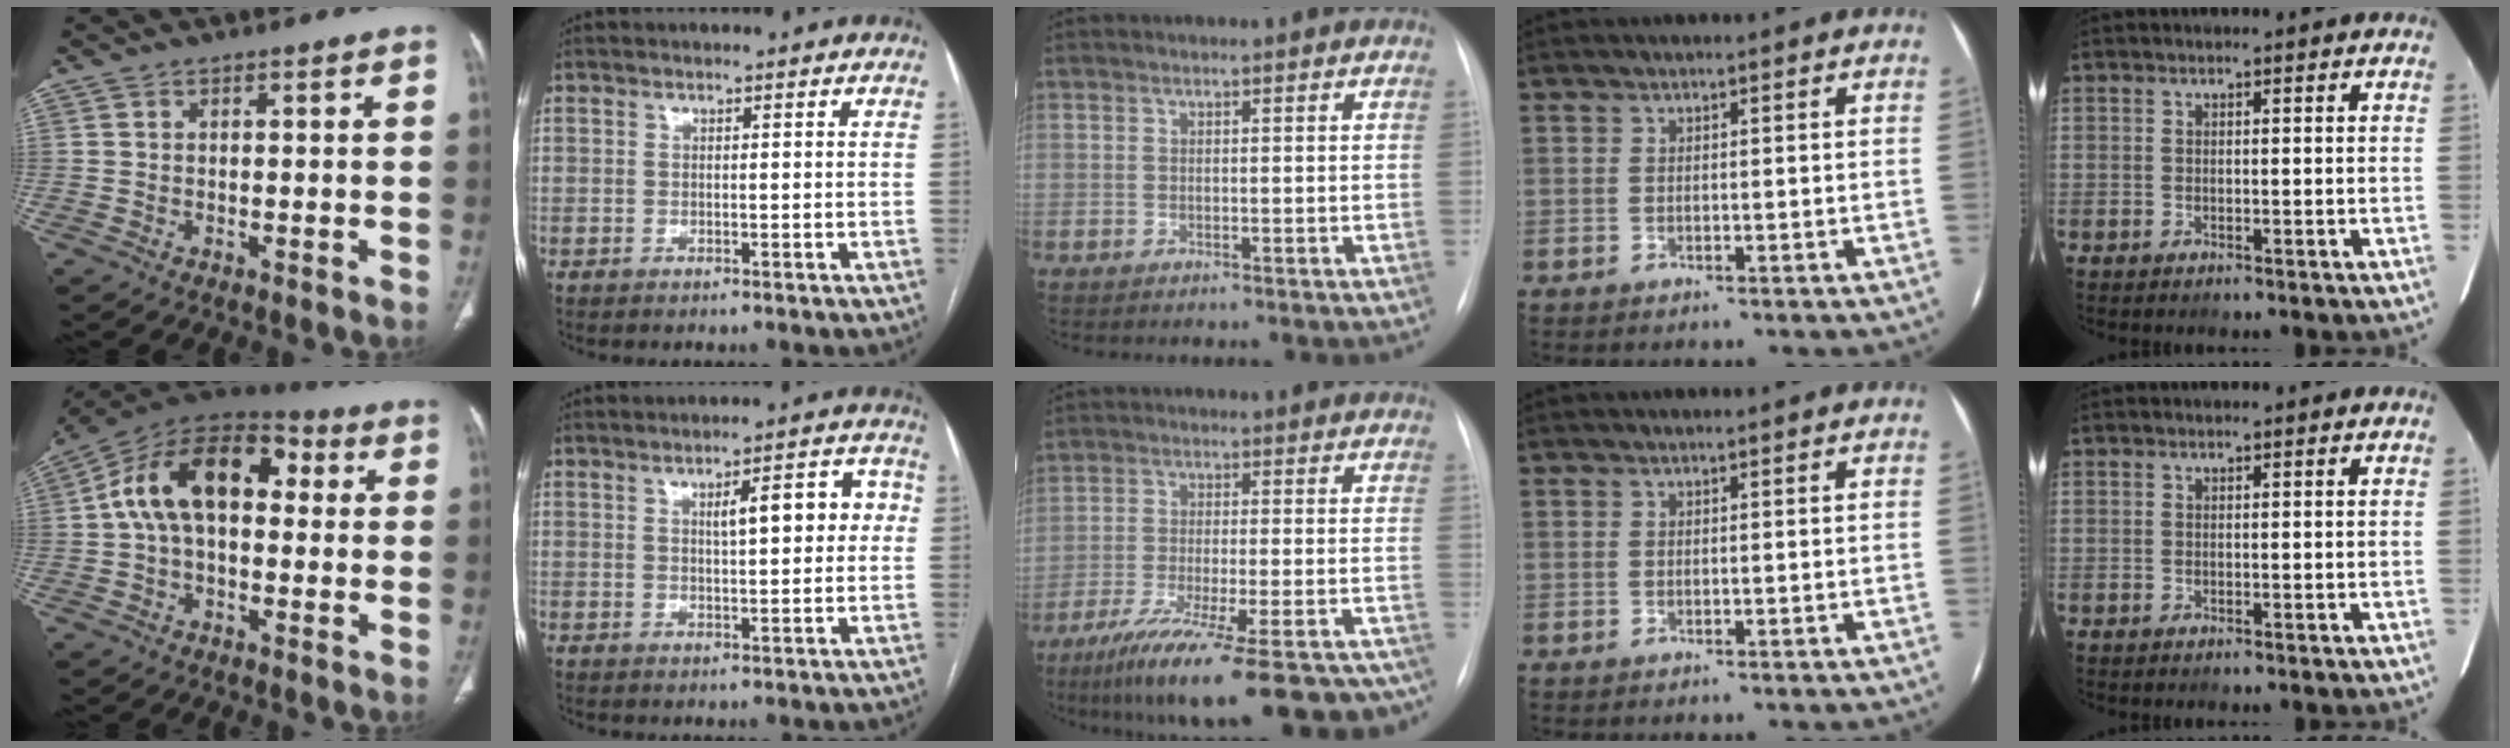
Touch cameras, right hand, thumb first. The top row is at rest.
{"thumb": {"total": 17.3, "force": [2.5, 10.3, 13.6], "torque": [-0.214, 0.050, 0.031]}, "index": {"total": 7.0, "force": [1.3, 2.0, 6.6], "torque": [-0.090, 0.025, 0.019]}, "middle": {"total": 23.6, "force": [-19.2, 3.9, 13.1], "torque": [-0.148, -0.020, -0.269]}}